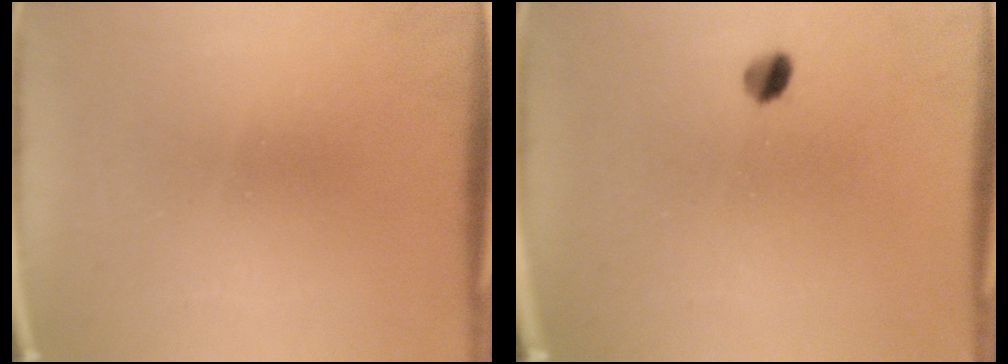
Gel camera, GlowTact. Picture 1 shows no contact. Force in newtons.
{"total": 2.5}